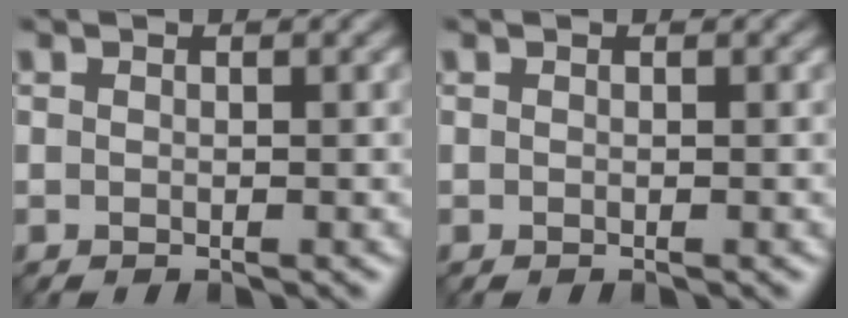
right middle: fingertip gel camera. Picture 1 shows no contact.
{"total": 0.0}